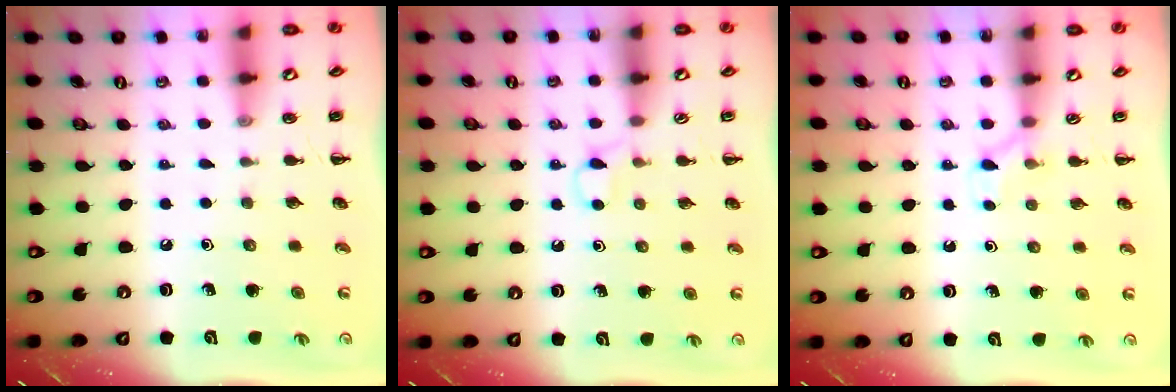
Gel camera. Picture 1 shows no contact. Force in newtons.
{"total": 2.6, "press": 2.5, "slide": 0.9}
{"total": 3.9, "press": 3.6, "slide": 1.5}